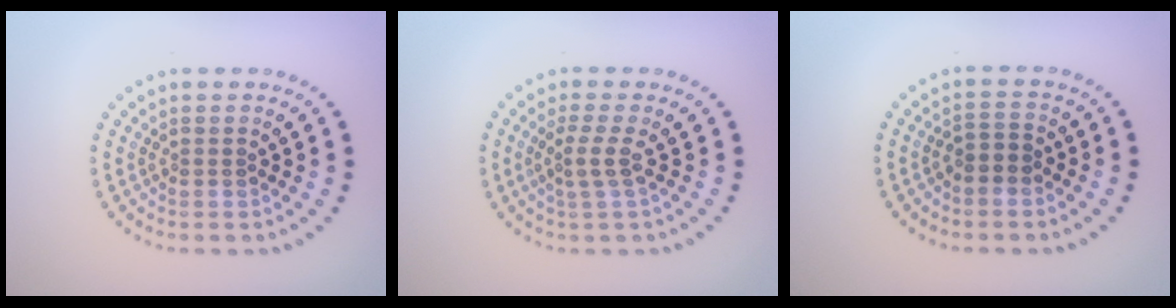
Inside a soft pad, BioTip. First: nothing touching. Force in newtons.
{"total": 2.1, "press": 1.6, "slide": 1.4}
{"total": 1.6, "press": 1.3, "slide": 1.0}